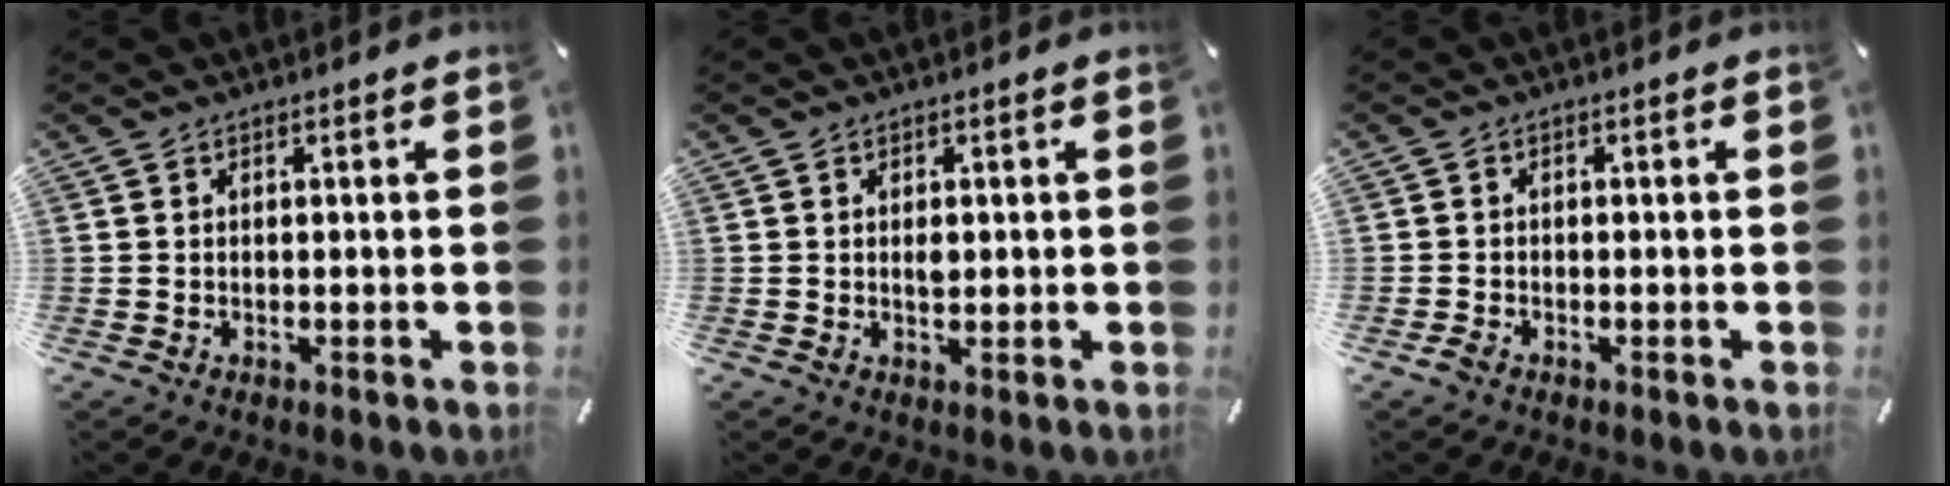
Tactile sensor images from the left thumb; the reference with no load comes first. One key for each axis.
{"total": 1.7, "fx": 0.2, "fy": 1.1, "fz": 1.3, "tx": -0.019, "ty": -0.002, "tz": 0.001}
{"total": 1.3, "fx": -0.9, "fy": 0.9, "fz": 0.4, "tx": -0.005, "ty": 0.005, "tz": -0.020}